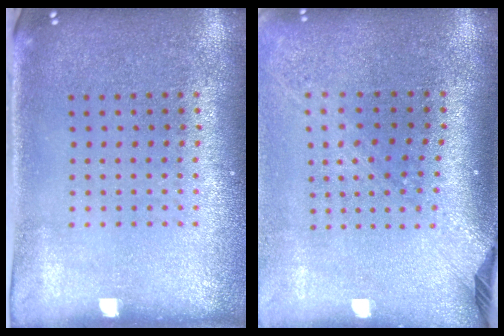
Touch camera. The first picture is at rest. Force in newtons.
{"total": 2.3, "press": 1.7, "slide": 1.6}